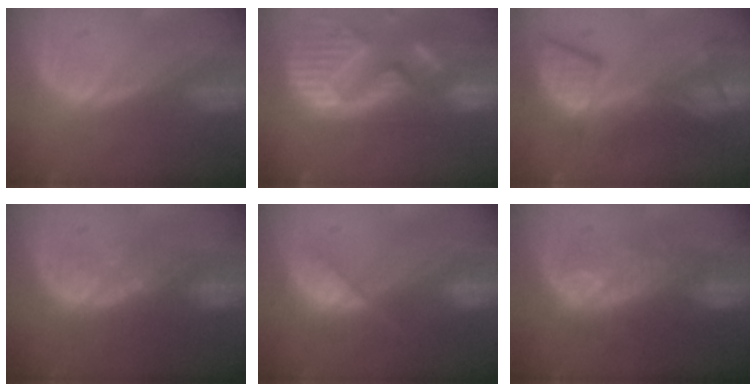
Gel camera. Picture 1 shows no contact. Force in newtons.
{"total": 14.6, "press": 12.1, "slide": 8.1}
{"total": 10.4, "press": 9.8, "slide": 3.4}
{"total": 8.1, "press": 7.2, "slide": 3.8}
{"total": 7.3, "press": 6.8, "slide": 2.7}
{"total": 9.1, "press": 8.9, "slide": 2.0}